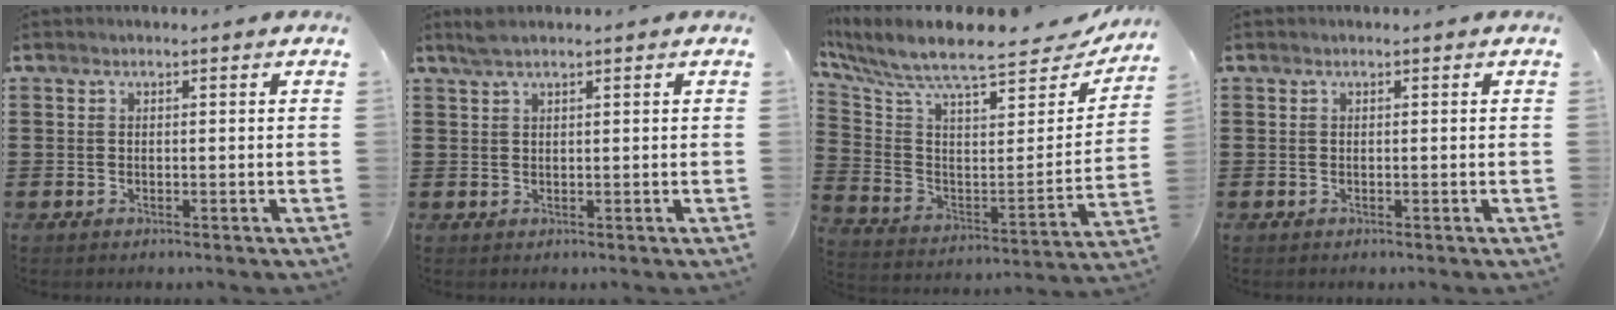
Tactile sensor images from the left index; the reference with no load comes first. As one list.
[{"total": 1.9, "force": [1.4, 0.2, 1.3], "torque": [-0.027, 0.002, 0.025]}, {"total": 8.6, "force": [7.3, 1.4, 4.4], "torque": [-0.115, -0.067, 0.118]}, {"total": 0.0}]